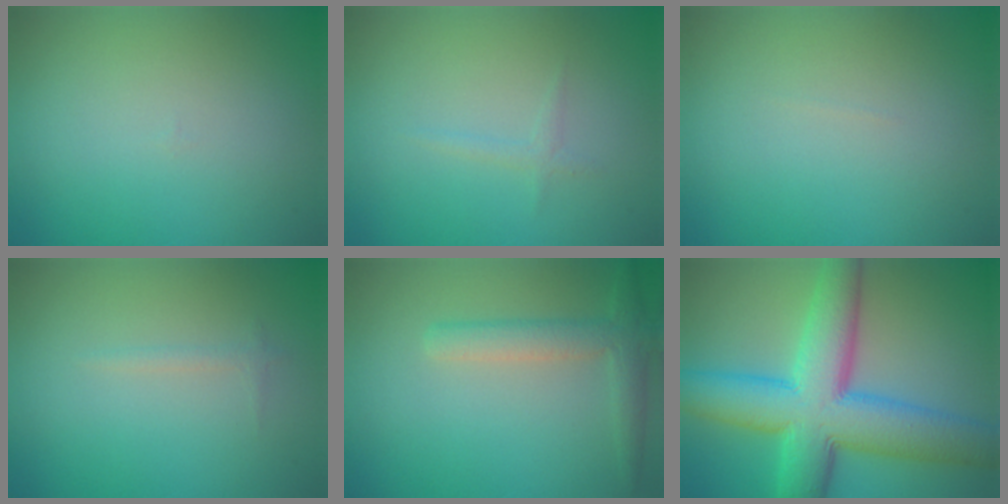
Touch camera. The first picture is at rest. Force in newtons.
{"total": 0.8, "press": 0.8, "slide": 0.1}
{"total": 0.0}
{"total": 0.7, "press": 0.7, "slide": 0.1}
{"total": 3.0, "press": 3.0, "slide": 0.1}
{"total": 11.6, "press": 11.6, "slide": 0.1}